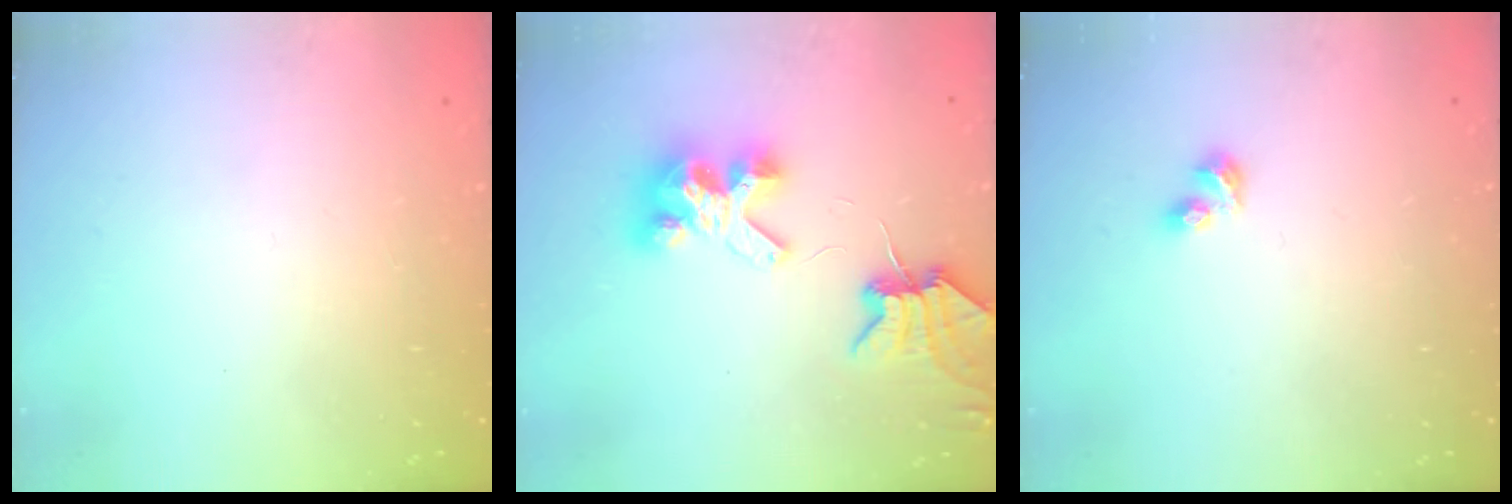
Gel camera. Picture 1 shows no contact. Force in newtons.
{"total": 7.1, "press": 7.0, "slide": 0.9}
{"total": 3.4, "press": 3.3, "slide": 1.0}